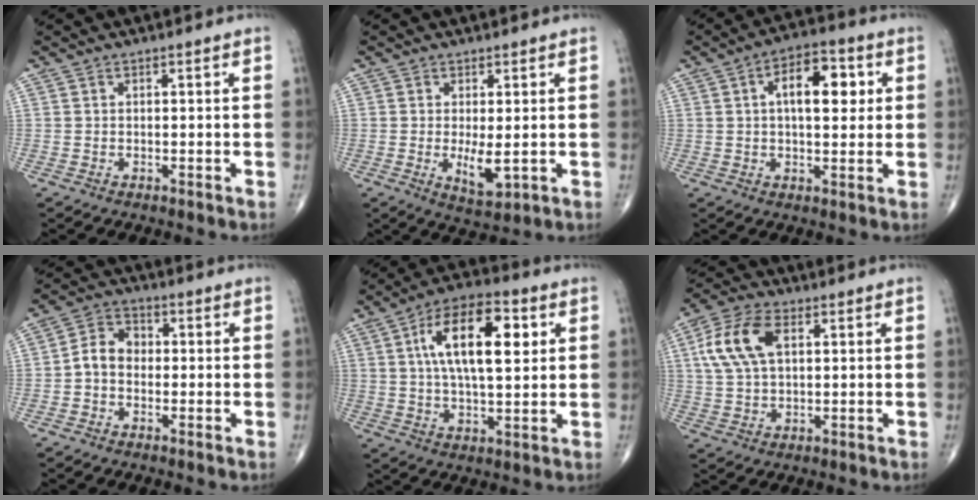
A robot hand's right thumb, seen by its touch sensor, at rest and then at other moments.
{"total": 4.8, "force": [-0.4, 1.7, 4.5], "torque": [-0.075, -0.017, 0.001]}
{"total": 10.5, "force": [2.4, 5.2, 8.7], "torque": [-0.111, 0.011, 0.031]}
{"total": 5.6, "force": [-0.8, 4.4, 3.4], "torque": [-0.046, 0.024, -0.028]}
{"total": 16.0, "force": [4.3, 6.9, 13.8], "torque": [-0.222, 0.004, 0.069]}
{"total": 11.0, "force": [3.0, 6.1, 8.6], "torque": [-0.178, 0.012, 0.055]}